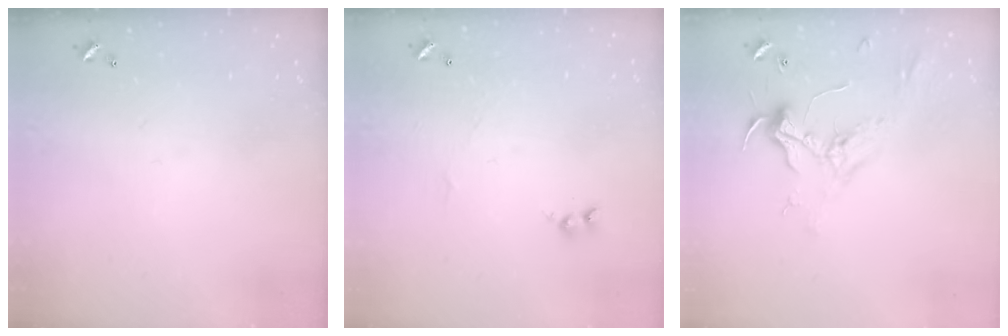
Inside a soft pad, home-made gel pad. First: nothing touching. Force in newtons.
{"total": 1.7, "press": 1.6, "slide": 0.6}
{"total": 2.4, "press": 2.3, "slide": 0.8}